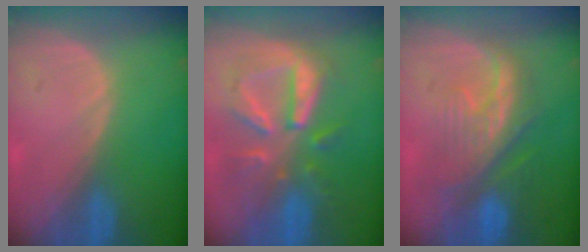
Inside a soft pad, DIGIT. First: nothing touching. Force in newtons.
{"total": 9.5, "press": 8.8, "slide": 3.6}
{"total": 9.4, "press": 8.8, "slide": 3.5}